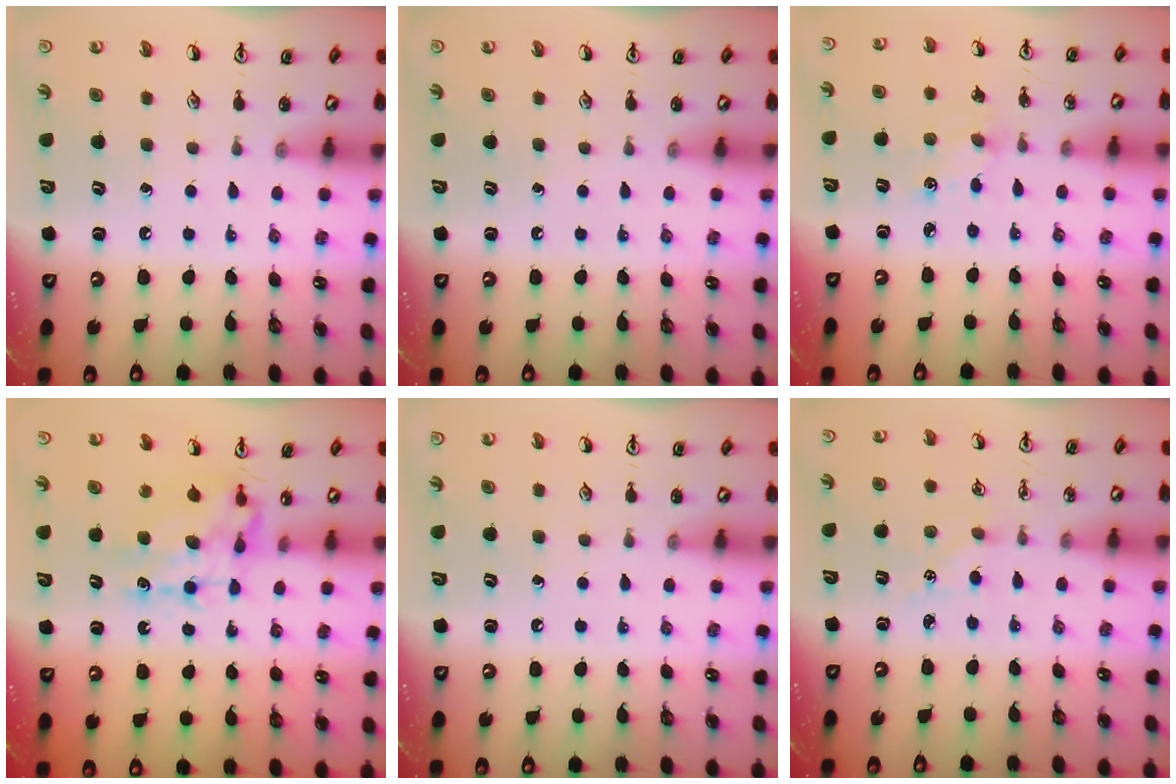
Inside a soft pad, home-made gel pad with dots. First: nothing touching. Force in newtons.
{"total": 0.0}
{"total": 4.7, "press": 4.7, "slide": 0.6}
{"total": 7.3, "press": 7.3, "slide": 0.9}
{"total": 0.0}
{"total": 2.4, "press": 2.3, "slide": 0.3}